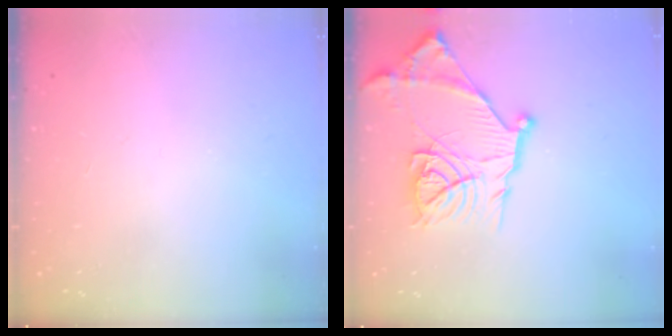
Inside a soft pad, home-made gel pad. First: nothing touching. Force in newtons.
{"total": 18.7, "press": 18.6, "slide": 1.4}